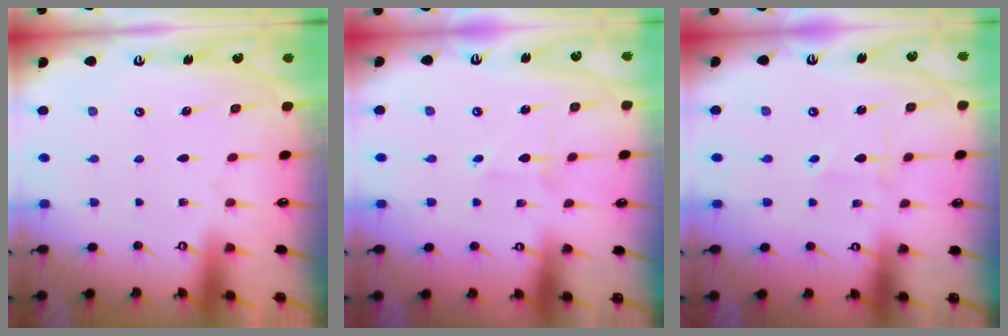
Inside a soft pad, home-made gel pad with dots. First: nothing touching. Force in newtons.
{"total": 2.0, "press": 2.0, "slide": 0.1}
{"total": 1.5, "press": 1.5, "slide": 0.1}